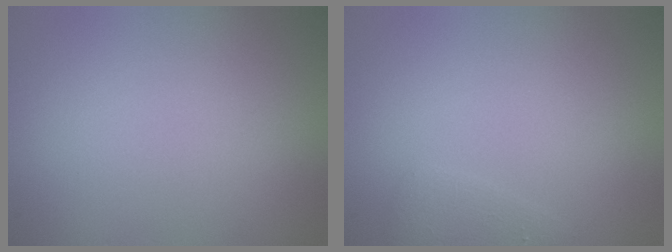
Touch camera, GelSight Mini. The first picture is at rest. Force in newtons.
{"total": 1.2, "press": 1.2, "slide": 0.1}